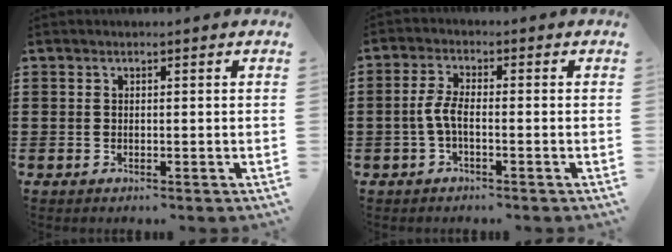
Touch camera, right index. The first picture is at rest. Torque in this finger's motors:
{"motor_torque": [0.56, 0.02, 0.41, 0.14]}